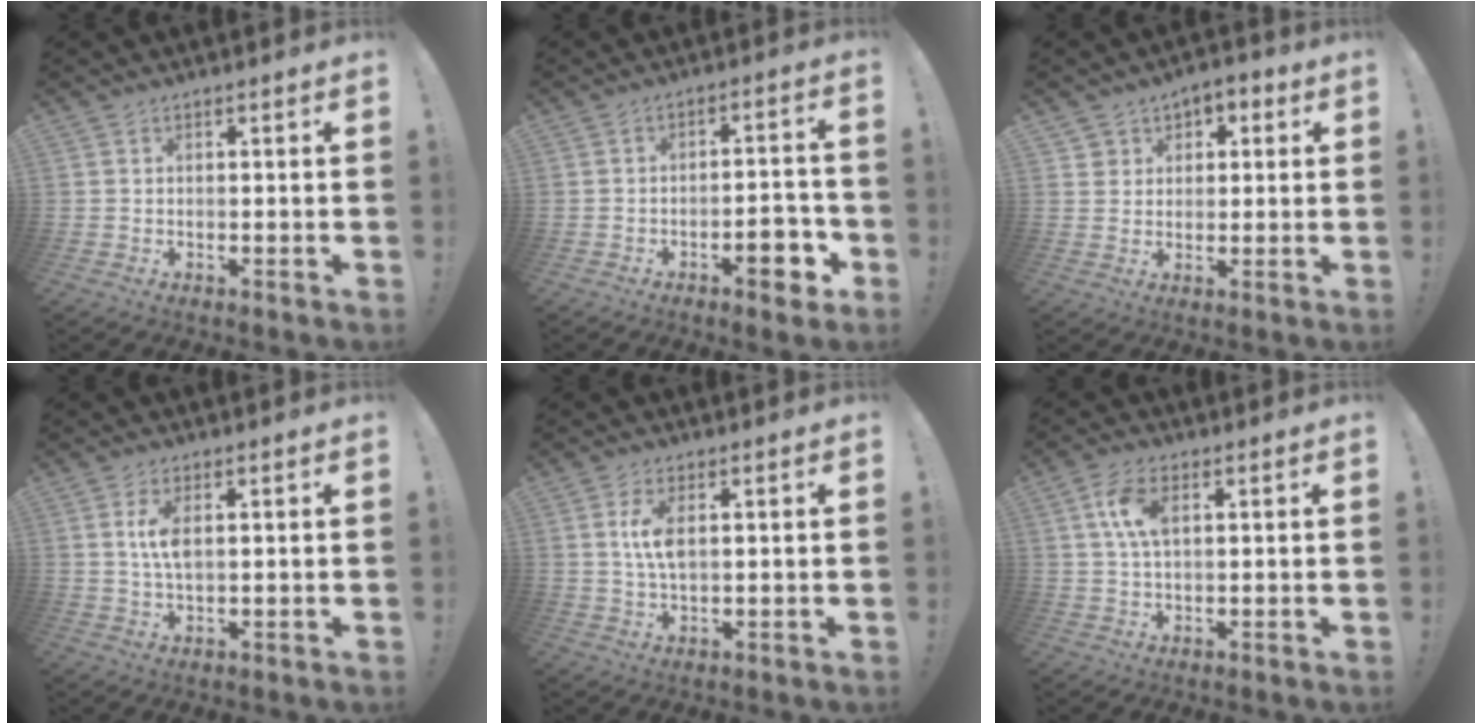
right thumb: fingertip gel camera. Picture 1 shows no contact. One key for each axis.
{"total": 8.6, "fx": -4.5, "fy": 3.1, "fz": 6.6, "tx": -0.076, "ty": 0.019, "tz": -0.075}
{"total": 4.5, "fx": 1.3, "fy": 4.3, "fz": 0.7, "tx": -0.008, "ty": -0.009, "tz": 0.023}
{"total": 5.4, "fx": 1.2, "fy": 2.3, "fz": 4.8, "tx": -0.093, "ty": 0.000, "tz": 0.017}
{"total": 6.0, "fx": 1.3, "fy": 2.6, "fz": 5.2, "tx": -0.102, "ty": 0.000, "tz": 0.020}
{"total": 8.0, "fx": 2.3, "fy": 4.4, "fz": 6.3, "tx": -0.135, "ty": 0.005, "tz": 0.041}